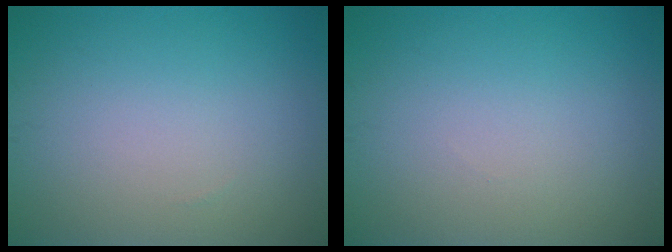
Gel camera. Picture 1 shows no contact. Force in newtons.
{"total": 0.0}